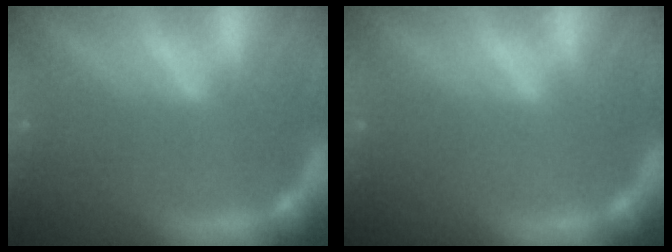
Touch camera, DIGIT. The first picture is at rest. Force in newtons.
{"total": 0.0}